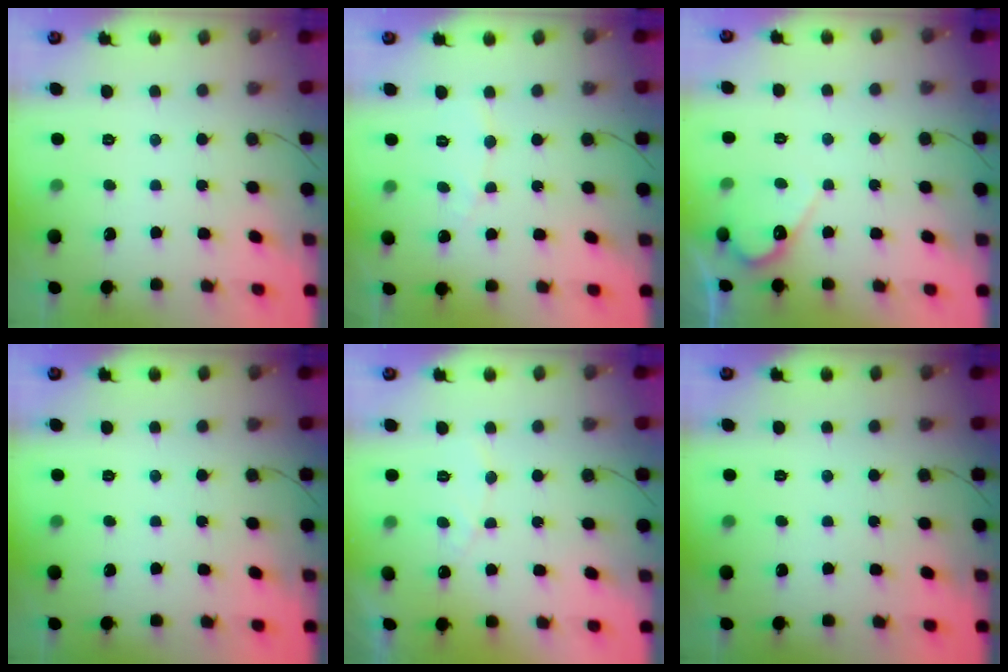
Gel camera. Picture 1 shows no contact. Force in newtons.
{"total": 4.0, "press": 4.0, "slide": 0.2}
{"total": 5.5, "press": 5.5, "slide": 0.3}
{"total": 0.0}
{"total": 5.9, "press": 5.9, "slide": 0.4}
{"total": 0.0}